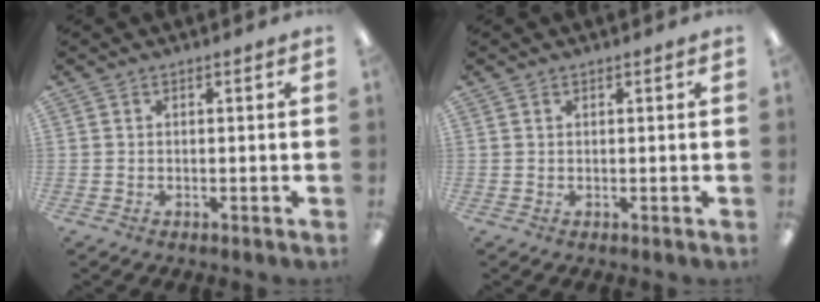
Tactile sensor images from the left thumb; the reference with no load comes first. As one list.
[{"total": 0.5, "force": [0.4, 0.3, 0.1], "torque": [-0.001, 0.002, 0.008]}]